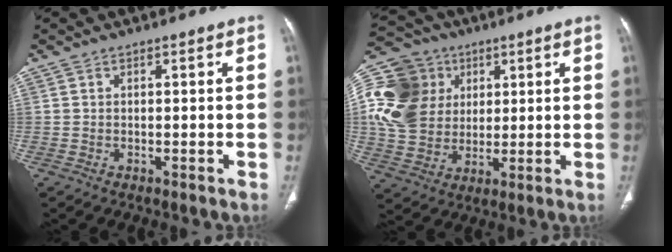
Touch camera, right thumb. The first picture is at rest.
{"total": 18.9, "force": [3.9, 15.6, 9.8], "torque": [-0.190, 0.015, 0.074]}